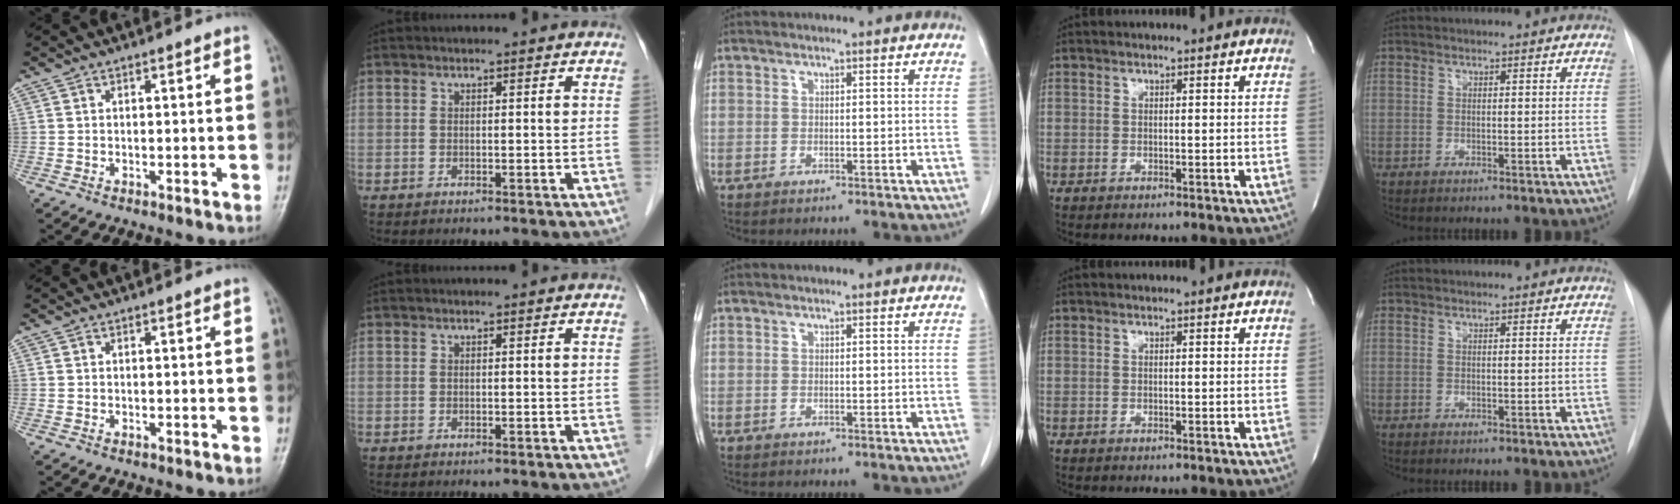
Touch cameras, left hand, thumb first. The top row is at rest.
{}